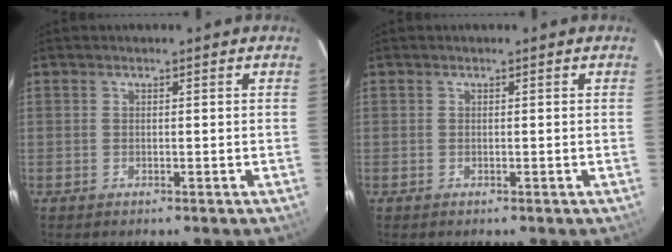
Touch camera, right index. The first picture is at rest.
{"total": 0.0}